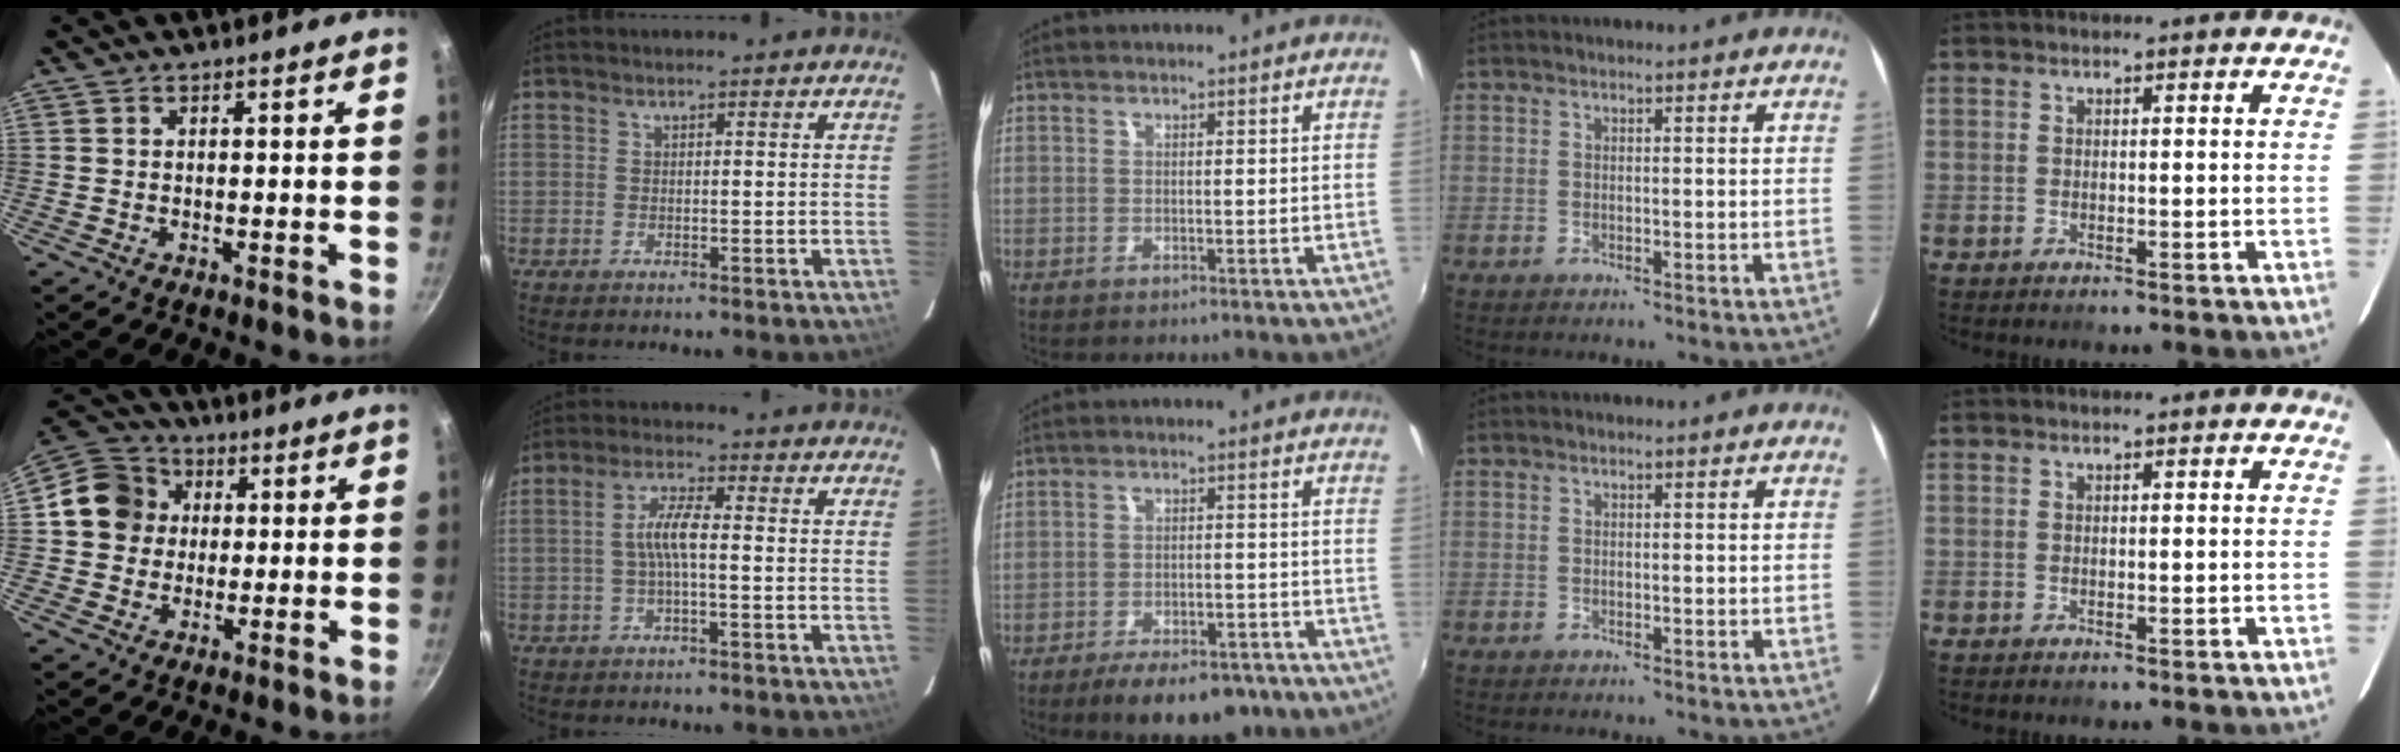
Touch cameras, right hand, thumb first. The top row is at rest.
{"thumb": {"total": 10.6, "force": [1.2, 9.7, 4.1], "torque": [-0.038, 0.020, 0.003]}, "index": {"total": 4.5, "force": [-0.7, 0.6, 4.5], "torque": [-0.091, 0.009, -0.012]}, "middle": {"total": 11.7, "force": [-8.6, 4.8, 6.3], "torque": [-0.125, -0.010, -0.119]}}